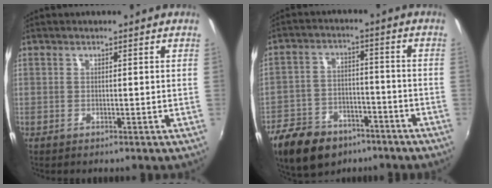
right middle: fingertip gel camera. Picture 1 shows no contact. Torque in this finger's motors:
{"motor_torque": [0.74, -1.34, 0.11, 0.07]}